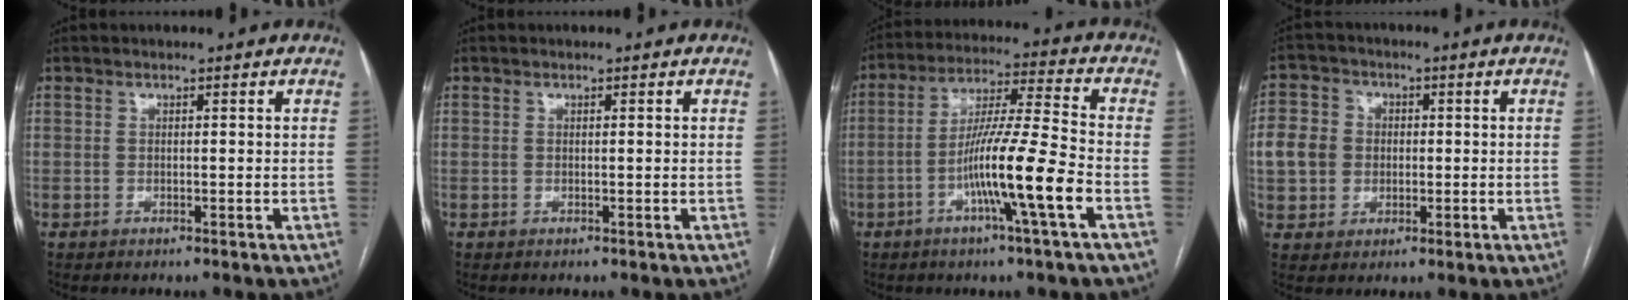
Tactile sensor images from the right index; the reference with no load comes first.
{"total": 0.0}
{"total": 12.6, "force": [-4.6, -1.1, 11.7], "torque": [-0.217, -0.003, -0.085]}
{"total": 7.5, "force": [0.0, 6.8, 3.0], "torque": [-0.077, 0.027, 0.002]}